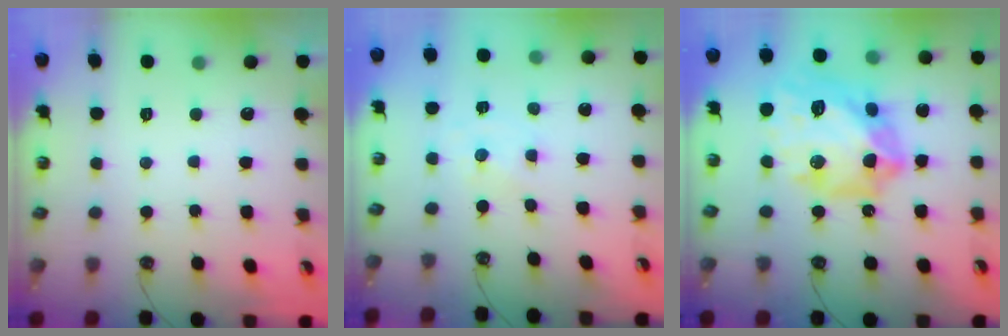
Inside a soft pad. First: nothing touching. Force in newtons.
{"total": 0.0}
{"total": 25.4, "press": 25.2, "slide": 2.7}